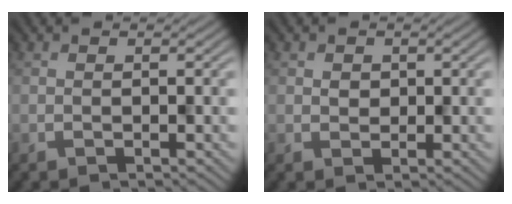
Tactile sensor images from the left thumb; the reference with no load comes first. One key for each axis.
{"total": 1.3, "fx": 0.7, "fy": 1.1, "fz": -0.1, "tx": 0.005, "ty": -0.001, "tz": 0.015}